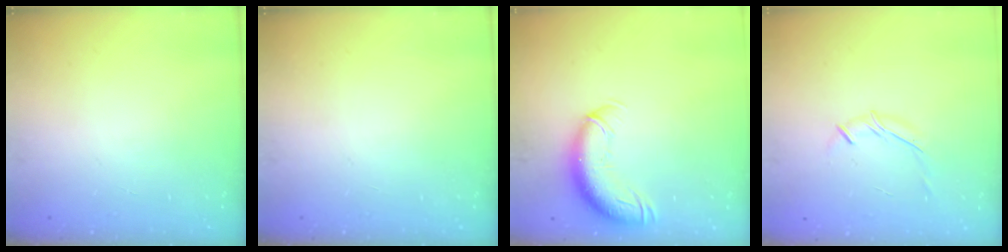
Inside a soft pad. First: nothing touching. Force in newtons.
{"total": 0.0}
{"total": 12.2, "press": 11.8, "slide": 3.0}
{"total": 5.8, "press": 5.7, "slide": 1.2}